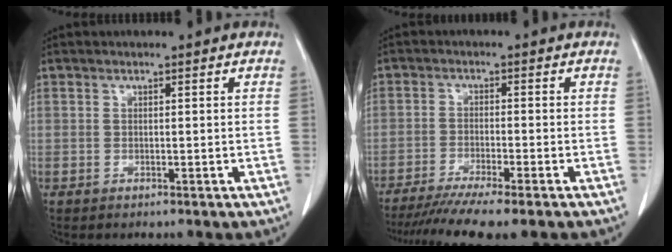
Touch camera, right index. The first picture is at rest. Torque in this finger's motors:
{"motor_torque": [1.23, -0.91, 0.49, 0.15]}